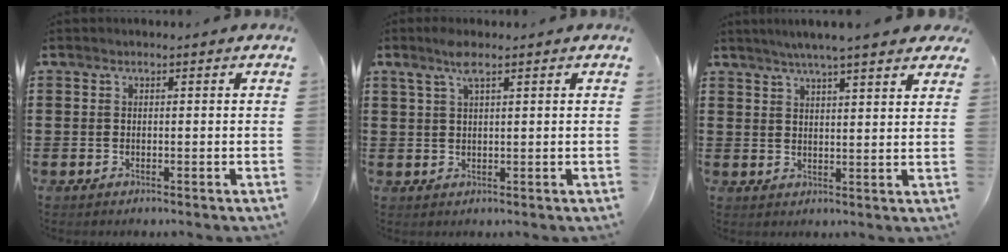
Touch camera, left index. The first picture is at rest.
{"total": 3.2, "force": [2.1, 0.7, 2.3], "torque": [-0.052, 0.005, 0.036]}
{"total": 4.6, "force": [3.9, 0.2, 2.4], "torque": [-0.057, -0.005, 0.067]}